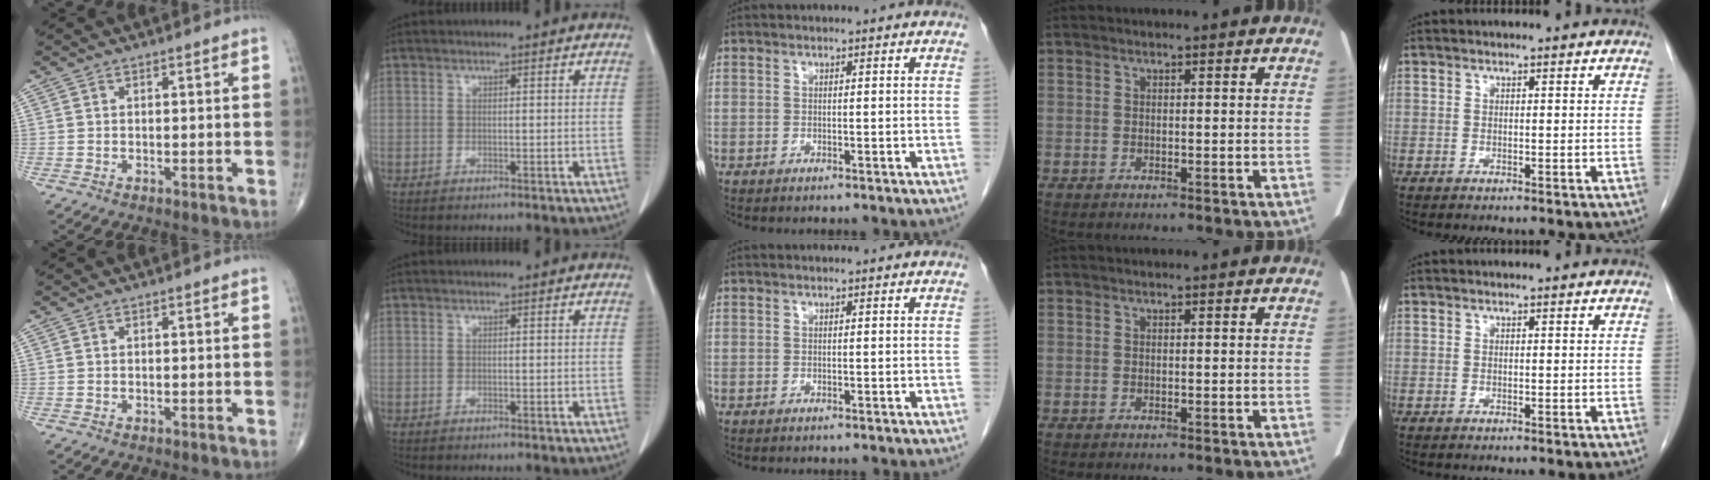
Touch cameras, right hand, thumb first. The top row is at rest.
{}